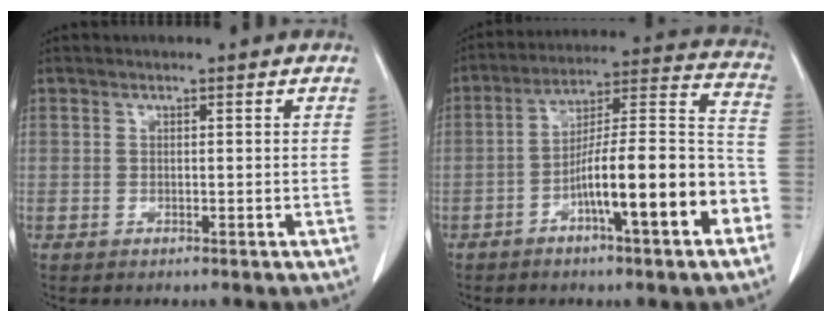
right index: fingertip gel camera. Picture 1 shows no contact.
{"total": 16.9, "force": [-6.8, 1.7, 15.4], "torque": [-0.233, 0.021, -0.106]}